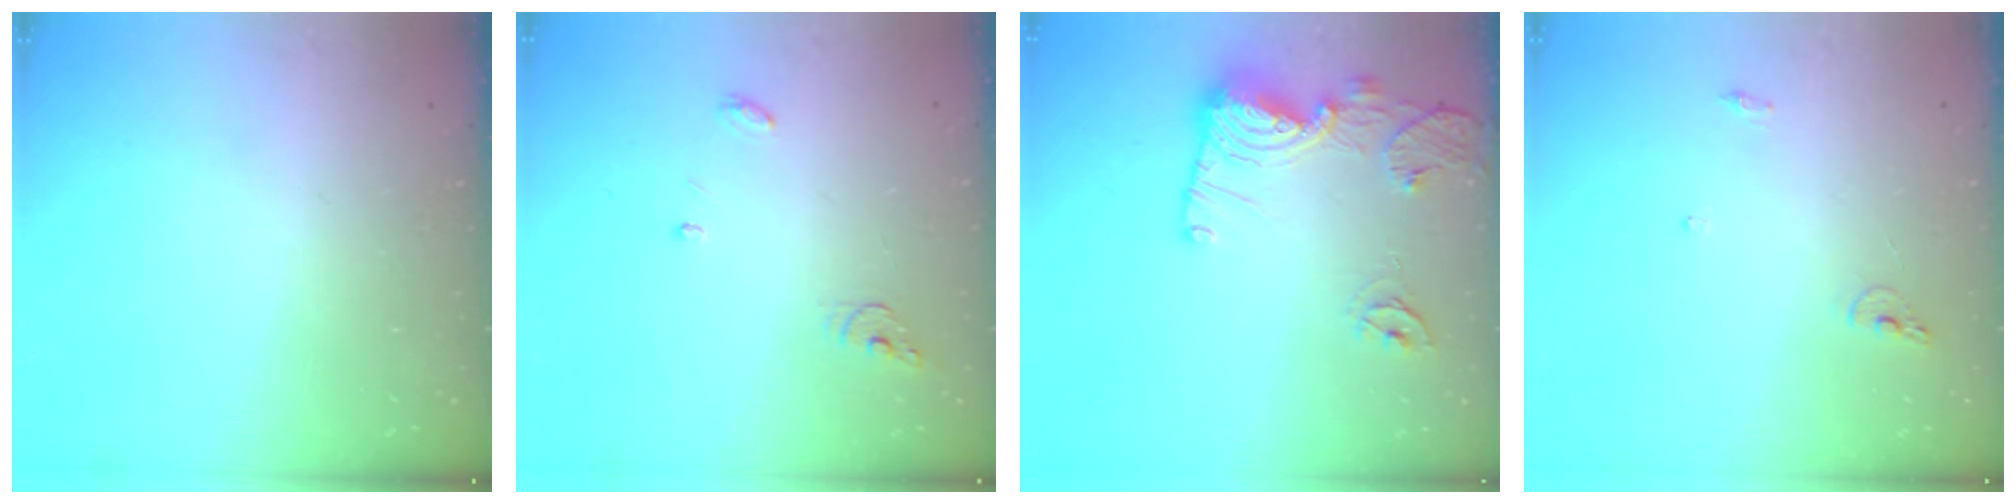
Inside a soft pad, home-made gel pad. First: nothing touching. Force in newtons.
{"total": 4.0, "press": 4.0, "slide": 0.4}
{"total": 14.3, "press": 14.2, "slide": 1.4}
{"total": 6.6, "press": 6.6, "slide": 0.7}